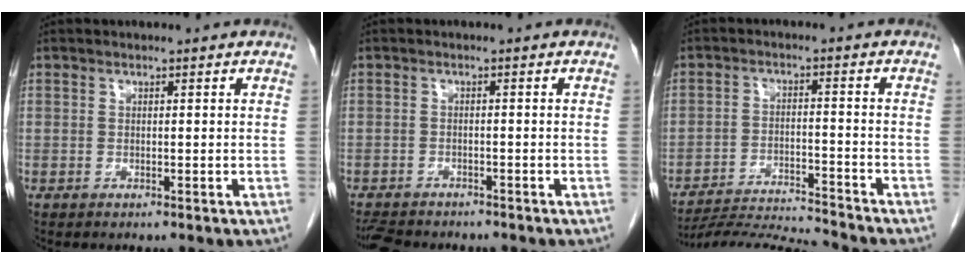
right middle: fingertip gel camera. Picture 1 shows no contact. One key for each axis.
{"total": 6.1, "fx": -5.5, "fy": 1.9, "fz": 2.0, "tx": -0.030, "ty": -0.008, "tz": -0.080}
{"total": 10.2, "fx": -9.9, "fy": -2.2, "fz": 1.0, "tx": -0.011, "ty": -0.008, "tz": -0.175}